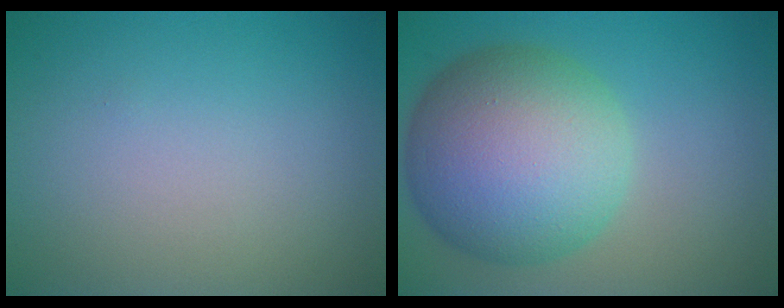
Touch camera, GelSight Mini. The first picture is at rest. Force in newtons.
{"total": 12.5, "press": 12.4, "slide": 0.4}